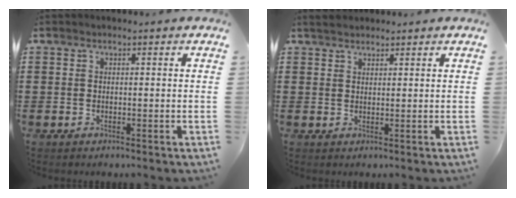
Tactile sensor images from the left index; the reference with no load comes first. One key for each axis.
{"total": 1.8, "fx": 1.6, "fy": 0.6, "fz": 0.3, "tx": -0.010, "ty": 0.004, "tz": 0.032}